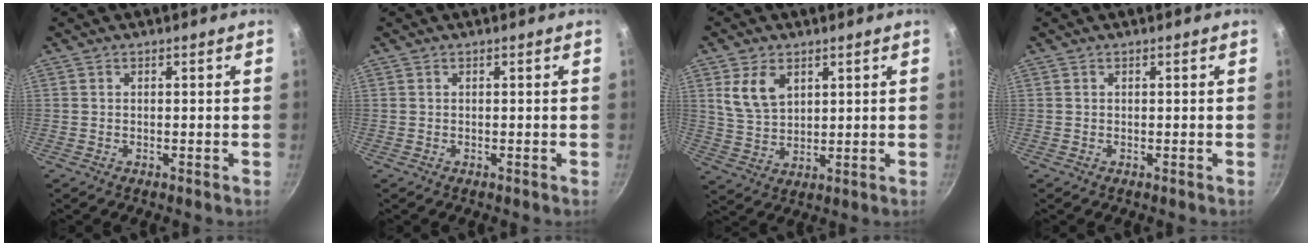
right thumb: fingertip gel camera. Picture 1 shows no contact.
{"total": 0.0}
{"total": 7.7, "force": [3.3, 5.0, 4.9], "torque": [-0.078, -0.016, 0.070]}
{"total": 0.0}